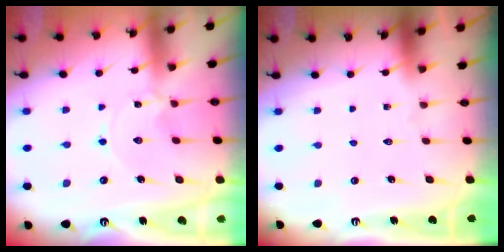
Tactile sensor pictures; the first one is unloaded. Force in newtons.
{"total": 0.0}